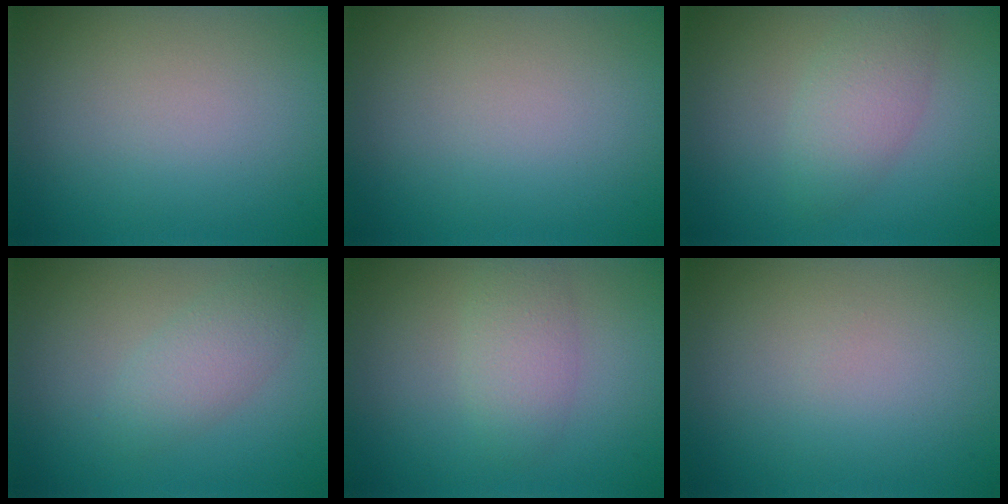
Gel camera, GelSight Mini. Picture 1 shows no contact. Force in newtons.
{"total": 0.0}
{"total": 3.2, "press": 3.2, "slide": 0.1}
{"total": 2.5, "press": 2.5, "slide": 0.0}
{"total": 2.8, "press": 2.8, "slide": 0.1}
{"total": 0.0}